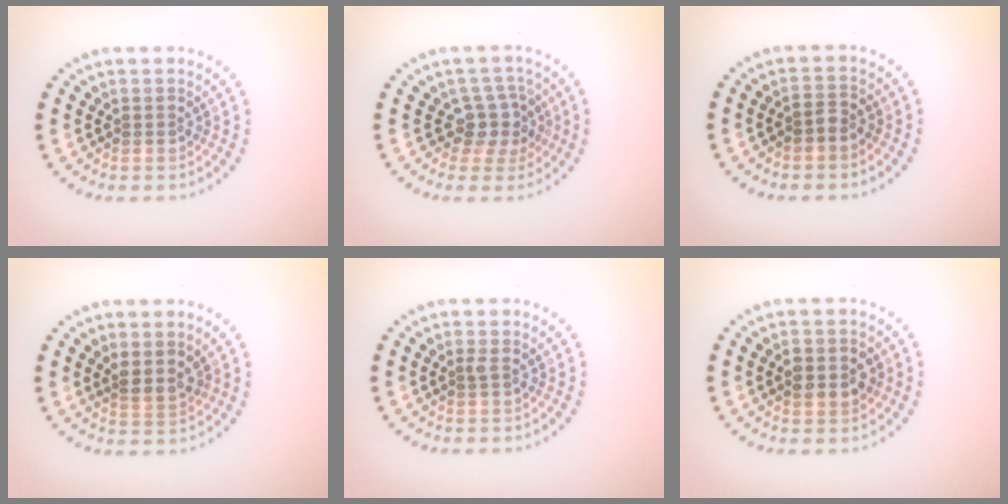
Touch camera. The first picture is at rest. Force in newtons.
{"total": 2.9, "press": 2.3, "slide": 1.8}
{"total": 1.4, "press": 1.2, "slide": 0.7}
{"total": 2.0, "press": 1.7, "slide": 1.0}
{"total": 0.6, "press": 0.4, "slide": 0.4}
{"total": 3.1, "press": 3.1, "slide": 0.1}